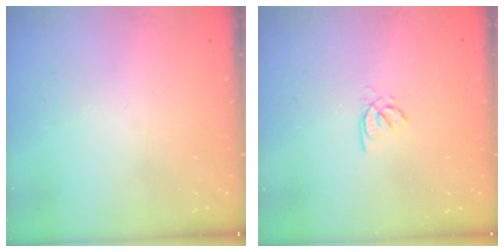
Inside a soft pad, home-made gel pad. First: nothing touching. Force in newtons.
{"total": 1.9, "press": 1.8, "slide": 0.4}